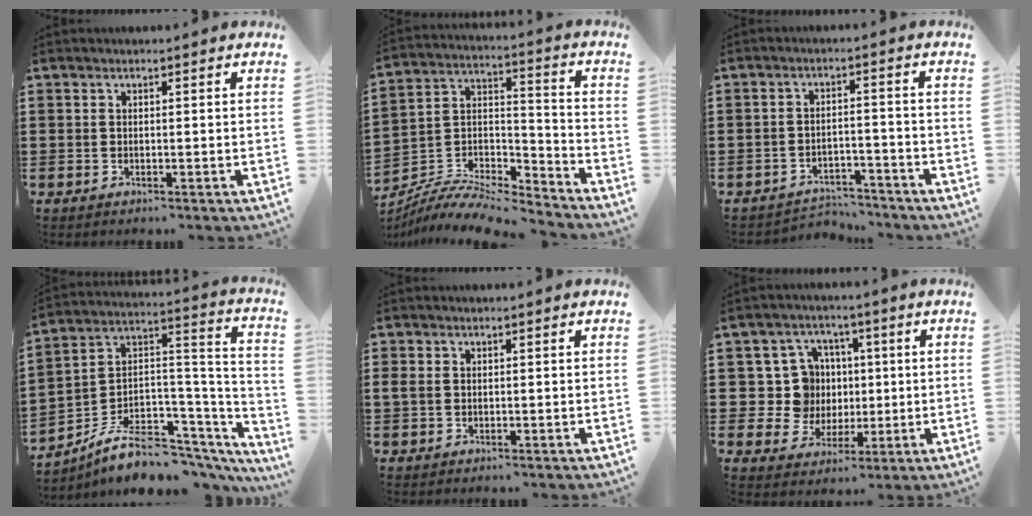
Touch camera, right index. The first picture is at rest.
{"total": 7.8, "force": [-7.2, 1.9, 2.5], "torque": [-0.047, 0.005, -0.144]}
{"total": 3.5, "force": [-3.4, 0.6, 0.5], "torque": [-0.013, 0.006, -0.071]}
{"total": 9.1, "force": [-5.1, 5.6, 5.1], "torque": [-0.106, 0.005, -0.090]}
{"total": 1.3, "force": [0.2, 1.0, 0.8], "torque": [-0.027, 0.002, 0.000]}
{"total": 9.1, "force": [1.4, 8.5, 2.9], "torque": [-0.079, 0.014, 0.033]}